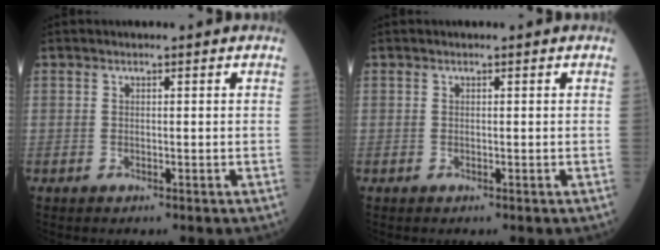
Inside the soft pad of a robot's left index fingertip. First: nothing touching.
{"total": 0.0}